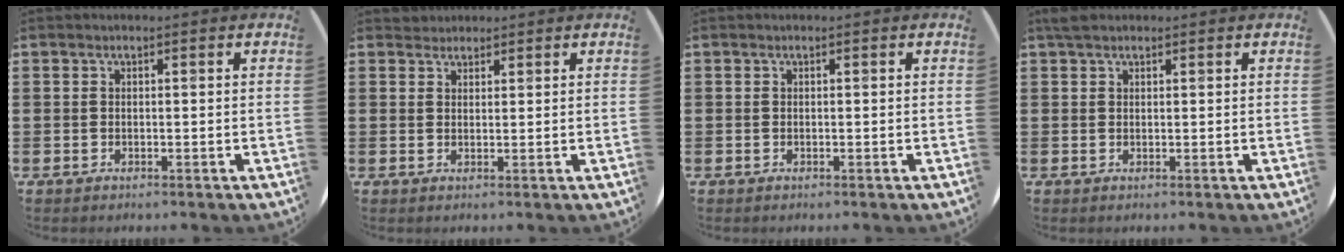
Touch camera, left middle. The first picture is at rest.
{"total": 1.6, "force": [1.5, 0.5, -0.2], "torque": [0.001, 0.004, 0.030]}
{"total": 0.0}
{"total": 1.6, "force": [1.3, 0.7, 0.7], "torque": [-0.008, 0.002, 0.022]}